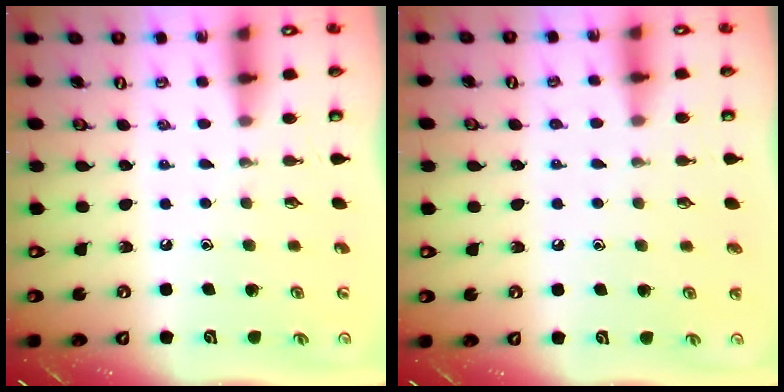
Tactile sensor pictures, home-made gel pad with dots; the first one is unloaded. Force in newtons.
{"total": 2.9, "press": 2.8, "slide": 0.3}